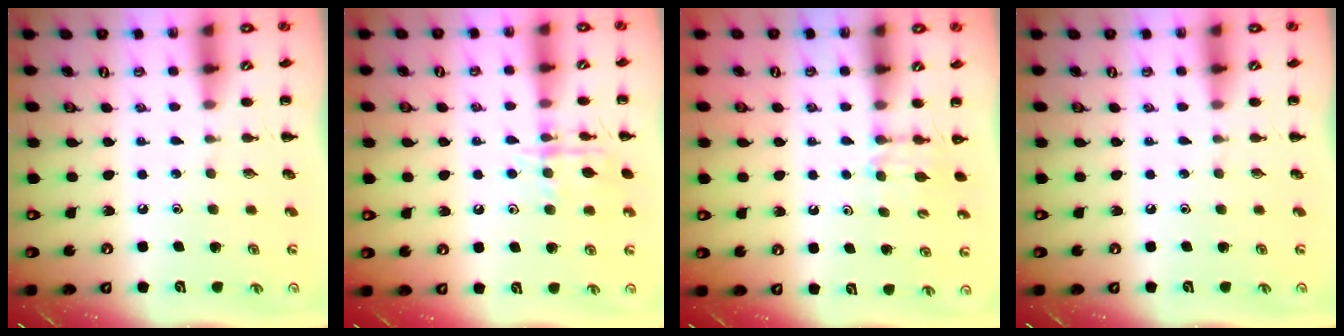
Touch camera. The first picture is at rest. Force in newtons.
{"total": 11.4, "press": 11.4, "slide": 0.6}
{"total": 5.0, "press": 4.7, "slide": 1.6}
{"total": 0.0}